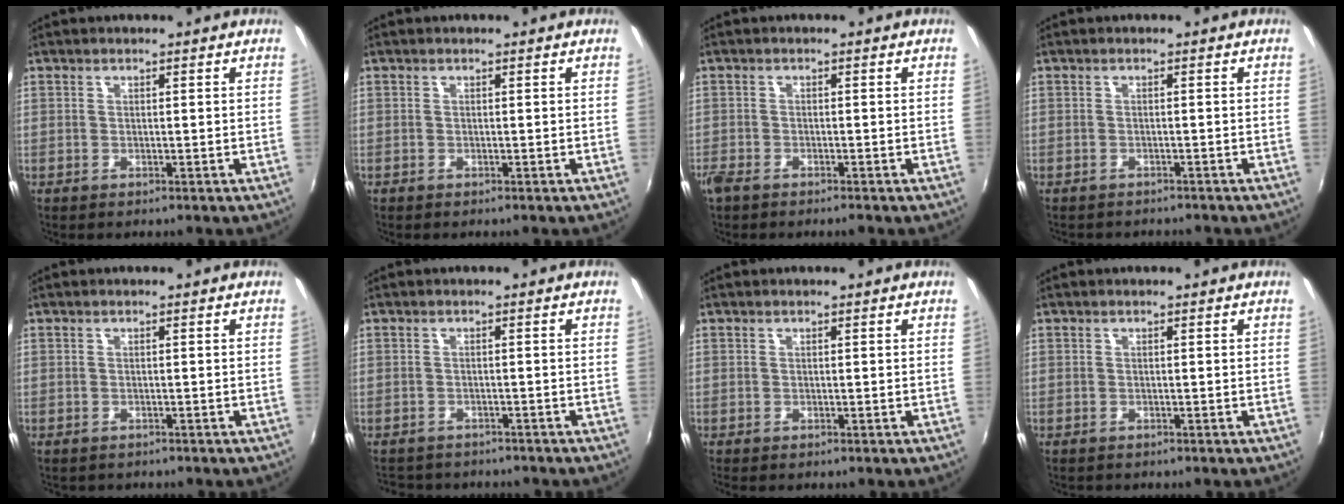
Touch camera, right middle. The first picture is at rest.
{"total": 0.0}
{"total": 3.3, "force": [-2.7, 1.1, 1.7], "torque": [-0.047, -0.010, -0.055]}
{"total": 2.8, "force": [-2.6, 0.9, 0.6], "torque": [-0.019, -0.013, -0.037]}
{"total": 1.0, "force": [-0.8, 0.5, 0.1], "torque": [-0.008, -0.002, -0.011]}
{"total": 6.7, "force": [-5.9, 2.6, 1.8], "torque": [-0.046, -0.013, -0.087]}
{"total": 0.0}
{"total": 0.6, "force": [-0.5, 0.3, 0.0], "torque": [-0.002, -0.002, -0.009]}